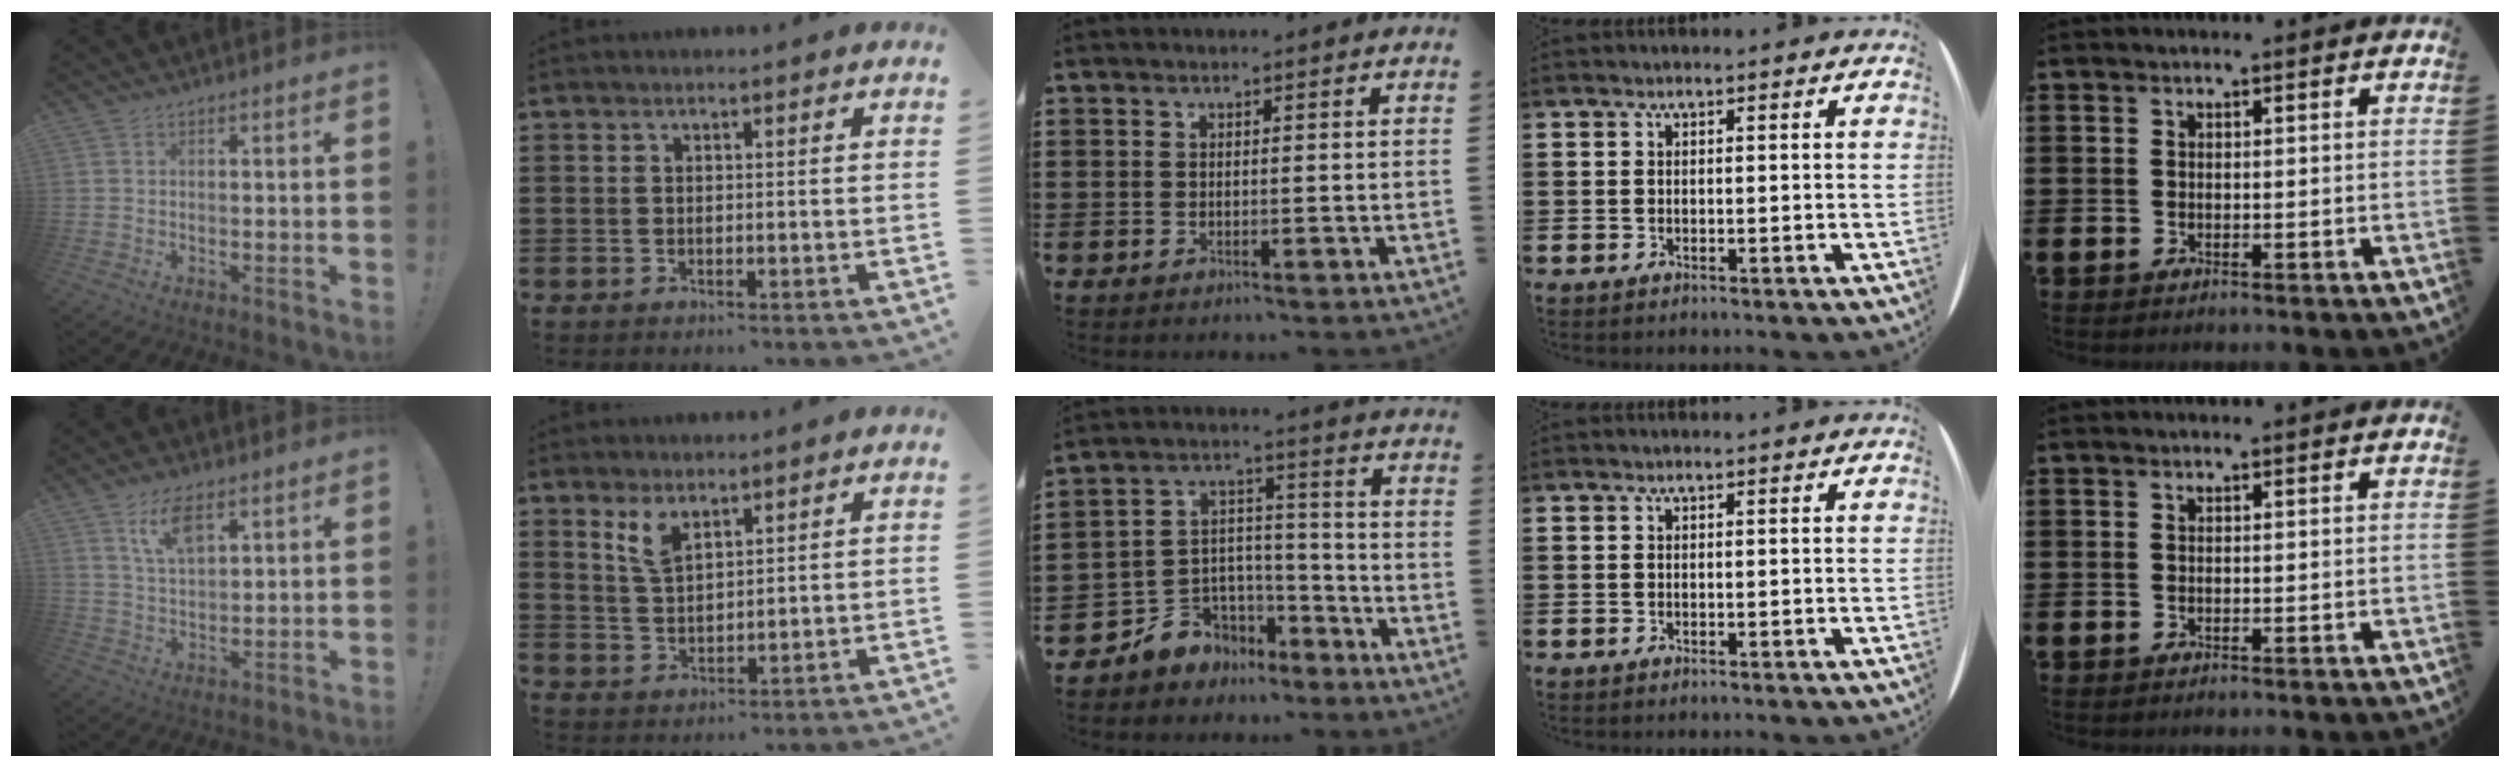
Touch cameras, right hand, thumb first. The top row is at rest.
{"thumb": {"total": 8.3, "force": [4.8, 3.4, 5.9], "torque": [-0.116, -0.009, 0.087]}, "index": {"total": 4.3, "force": [2.9, 1.7, 2.8], "torque": [-0.062, 0.004, 0.052]}, "middle": {"total": 6.2, "force": [-4.9, 3.8, -0.4], "torque": [-0.015, 0.010, -0.099]}}